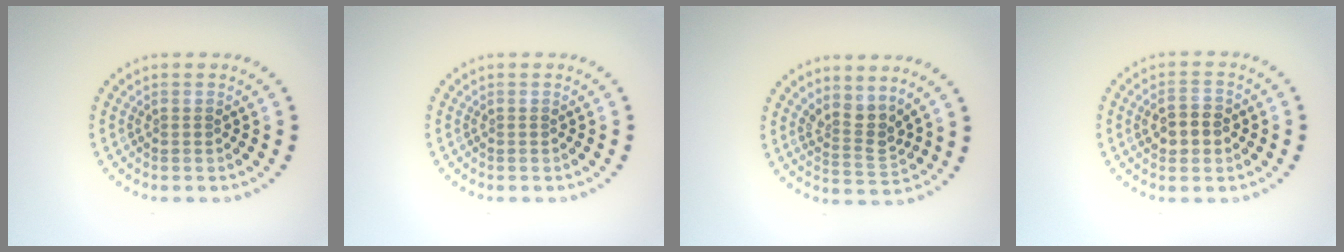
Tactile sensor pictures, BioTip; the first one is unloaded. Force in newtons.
{"total": 0.0}
{"total": 2.8, "press": 2.0, "slide": 1.9}
{"total": 2.9, "press": 2.9, "slide": 0.2}